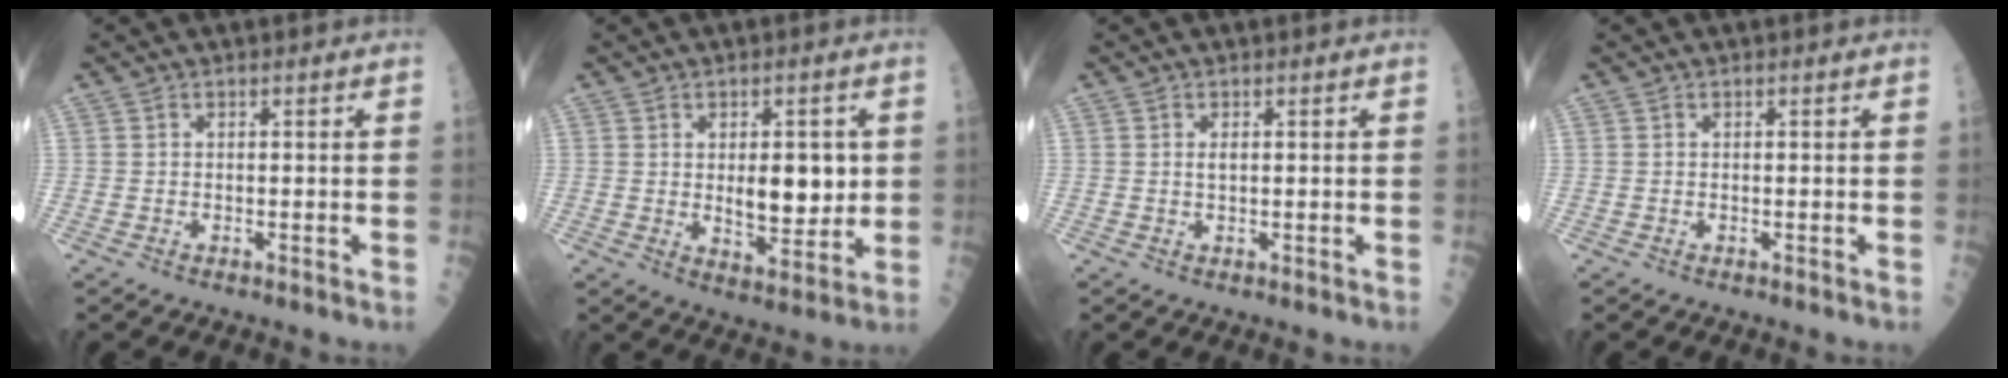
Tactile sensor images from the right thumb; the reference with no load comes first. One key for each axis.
{"total": 9.0, "fx": 0.9, "fy": 4.4, "fz": 7.8, "tx": -0.086, "ty": -0.016, "tz": 0.026}
{"total": 1.1, "fx": 0.3, "fy": 0.4, "fz": 0.9, "tx": -0.016, "ty": -0.001, "tz": 0.005}
{"total": 0.0}